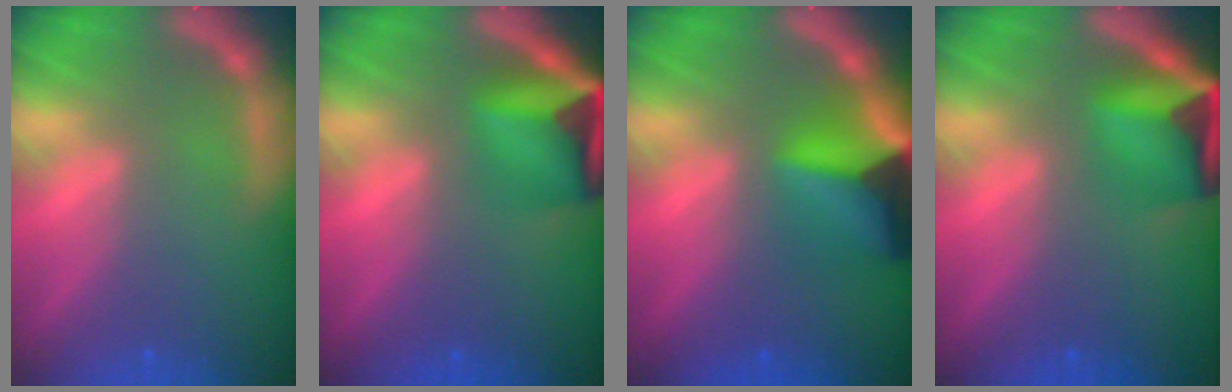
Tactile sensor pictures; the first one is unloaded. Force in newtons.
{"total": 8.1}
{"total": 9.0}
{"total": 7.4}